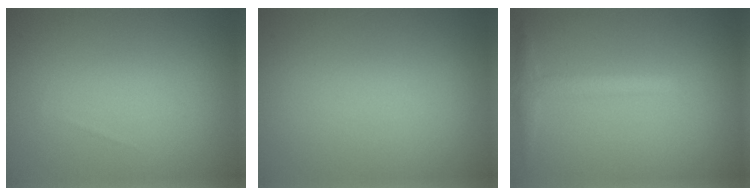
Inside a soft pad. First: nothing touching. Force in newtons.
{"total": 0.0}
{"total": 2.0, "press": 2.0, "slide": 0.1}